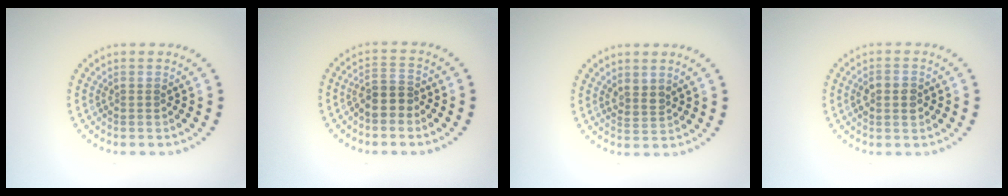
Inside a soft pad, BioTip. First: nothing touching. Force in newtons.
{"total": 2.6, "press": 2.3, "slide": 1.2}
{"total": 1.6, "press": 1.3, "slide": 0.9}
{"total": 2.7, "press": 2.7, "slide": 0.0}